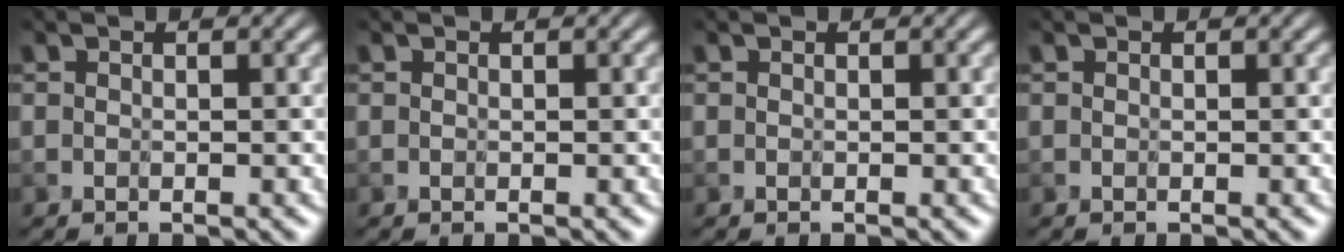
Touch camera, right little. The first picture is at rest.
{"total": 0.0}
{"total": 0.0}
{"total": 0.0}